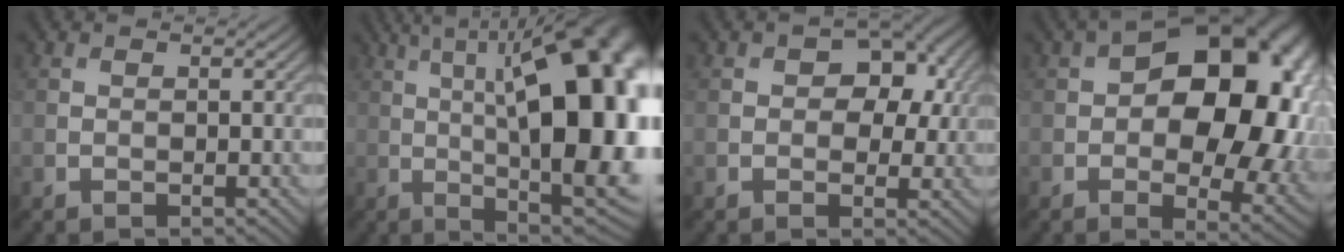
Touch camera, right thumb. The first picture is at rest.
{"total": 21.5, "force": [1.0, 8.5, 19.7], "torque": [-0.222, 0.043, 0.012]}
{"total": 8.5, "force": [1.5, 5.9, 5.9], "torque": [-0.078, 0.003, 0.020]}
{"total": 18.7, "force": [1.8, 12.2, 14.0], "torque": [-0.177, -0.008, 0.048]}